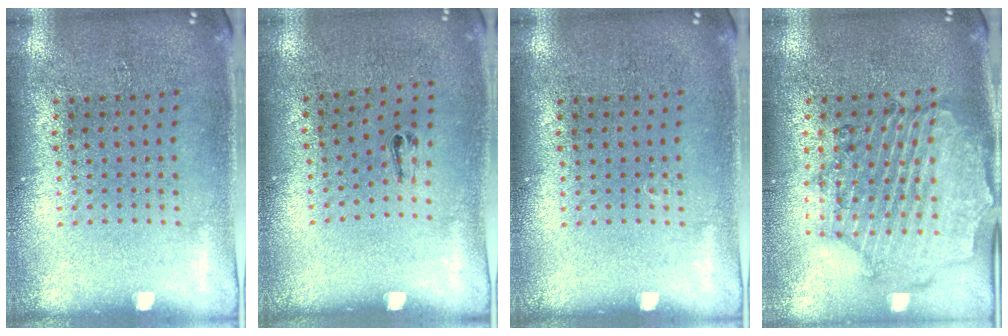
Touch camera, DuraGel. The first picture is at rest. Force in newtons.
{"total": 0.6, "press": 0.2, "slide": 0.5}
{"total": 0.0}
{"total": 1.7, "press": 1.6, "slide": 0.3}